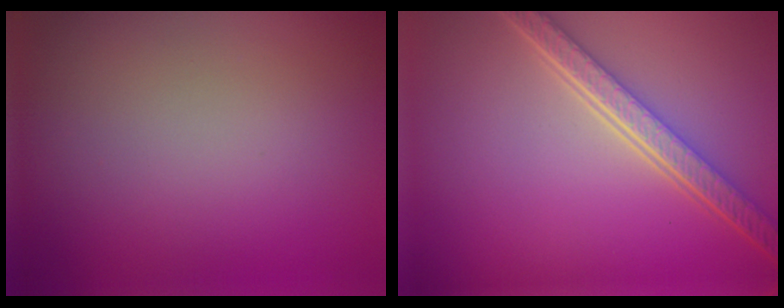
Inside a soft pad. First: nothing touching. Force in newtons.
{"total": 5.5, "press": 4.1, "slide": 3.8}